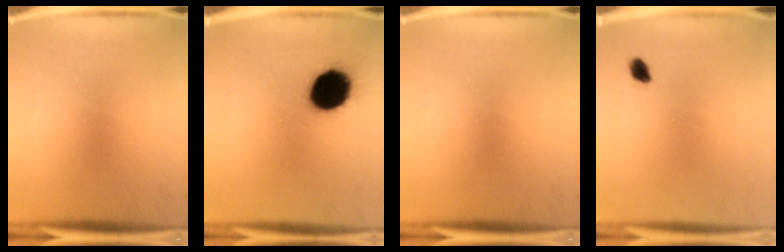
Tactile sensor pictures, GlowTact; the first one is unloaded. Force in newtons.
{"total": 16.6}
{"total": 0.0}
{"total": 1.9}